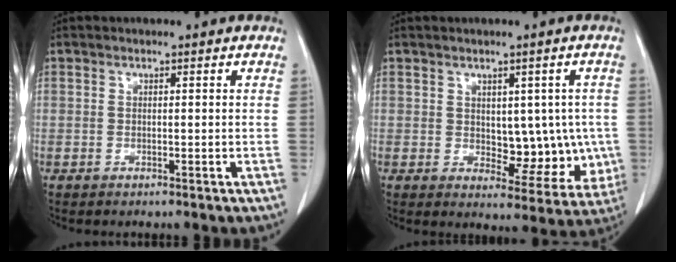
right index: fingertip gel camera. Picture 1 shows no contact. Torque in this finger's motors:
{"motor_torque": [0.10, 0.19, 0.10, 0.01]}